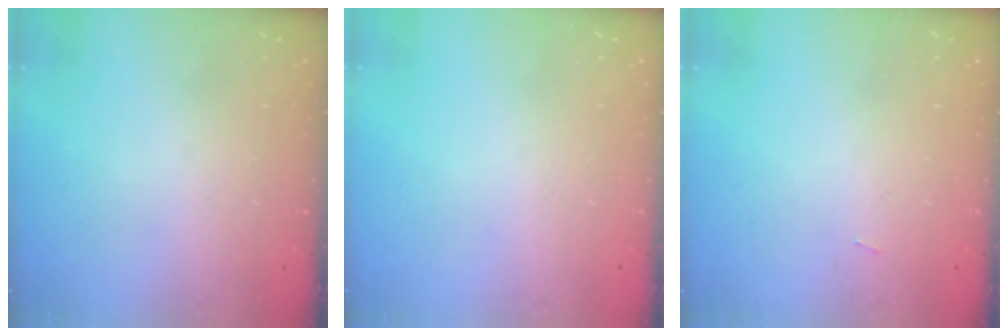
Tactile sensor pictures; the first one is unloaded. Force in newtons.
{"total": 0.0}
{"total": 5.8, "press": 1.9, "slide": 5.5}